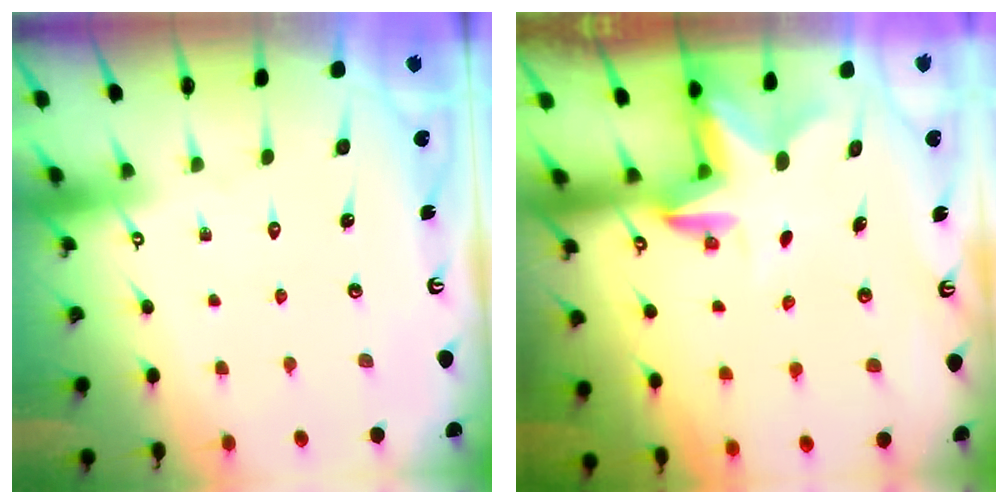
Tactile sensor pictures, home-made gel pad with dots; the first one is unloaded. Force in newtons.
{"total": 2.5, "press": 2.5, "slide": 0.4}